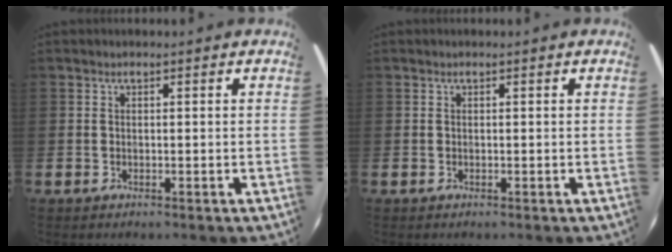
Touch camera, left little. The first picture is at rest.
{"total": 0.0}